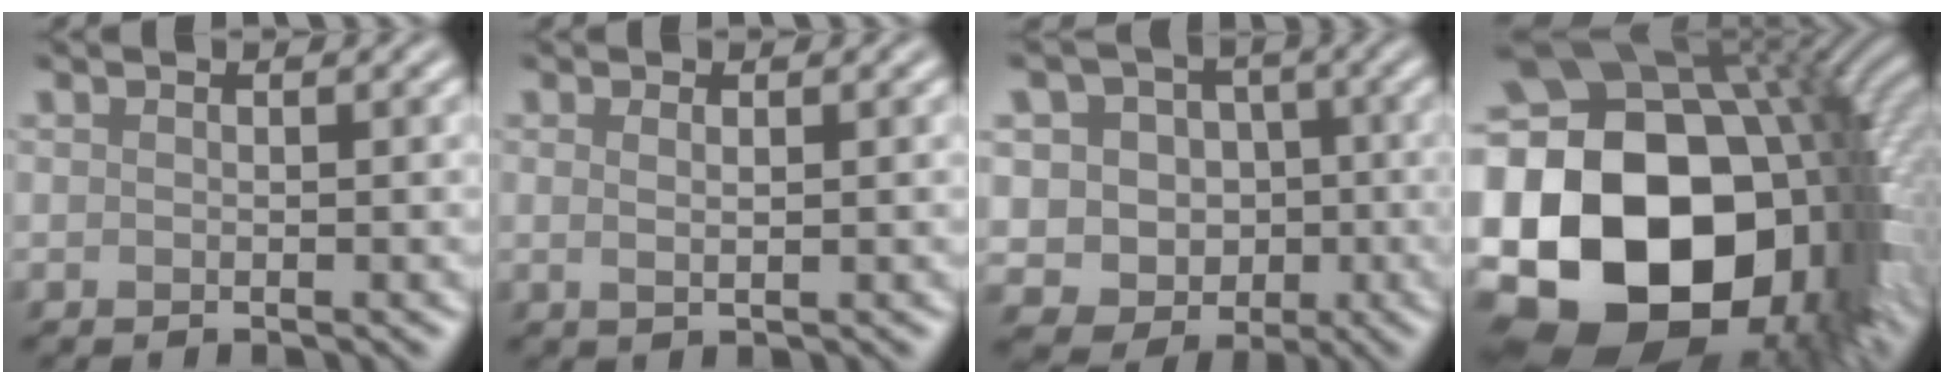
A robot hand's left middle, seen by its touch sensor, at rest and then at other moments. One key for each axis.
{"total": 1.0, "fx": 0.3, "fy": 0.3, "fz": 0.9, "tx": -0.014, "ty": 0.000, "tz": 0.004}
{"total": 7.1, "fx": -0.7, "fy": 6.5, "fz": 2.7, "tx": -0.022, "ty": 0.014, "tz": -0.041}
{"total": 23.9, "fx": -4.0, "fy": 17.7, "fz": 15.5, "tx": -0.284, "ty": -0.023, "tz": -0.098}